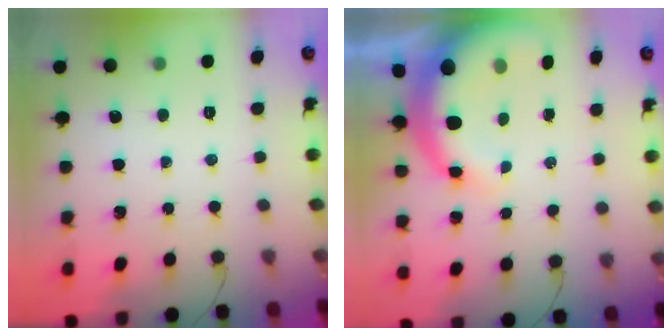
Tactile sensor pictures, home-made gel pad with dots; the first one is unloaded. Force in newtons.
{"total": 9.0, "press": 8.8, "slide": 1.9}